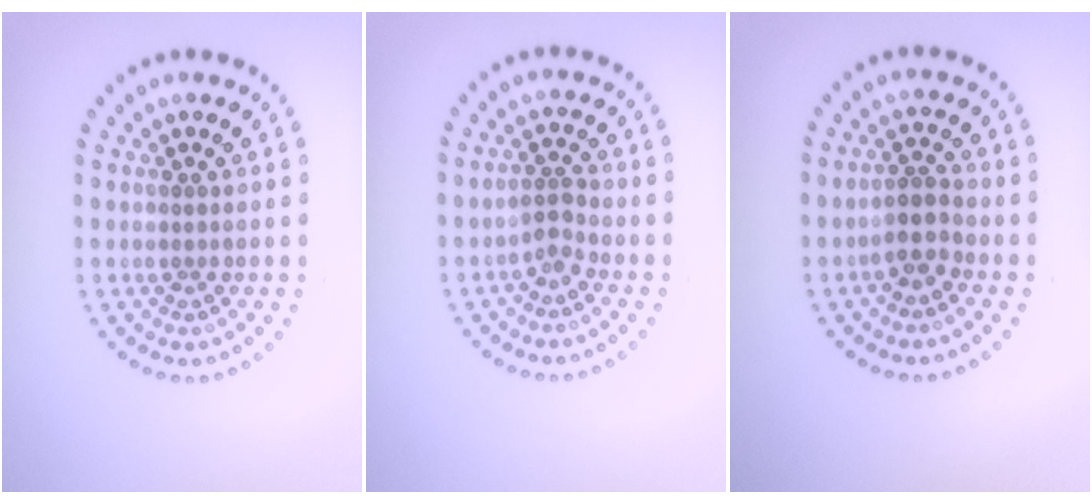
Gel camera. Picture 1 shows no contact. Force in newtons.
{"total": 1.6, "press": 1.2, "slide": 1.1}
{"total": 2.2, "press": 1.8, "slide": 1.2}